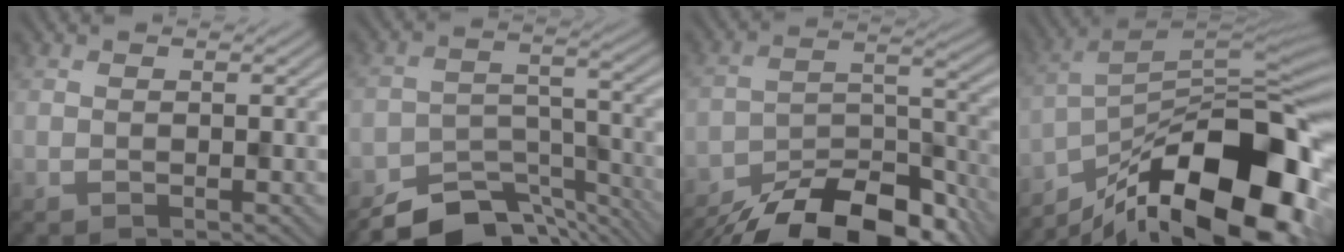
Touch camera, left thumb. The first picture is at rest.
{"total": 9.9, "force": [-8.3, 3.9, 3.6], "torque": [-0.056, -0.007, -0.136]}
{"total": 16.6, "force": [-13.6, 5.9, 7.5], "torque": [-0.138, -0.020, -0.201]}
{"total": 18.3, "force": [-11.2, 6.8, 12.8], "torque": [-0.211, -0.014, -0.188]}